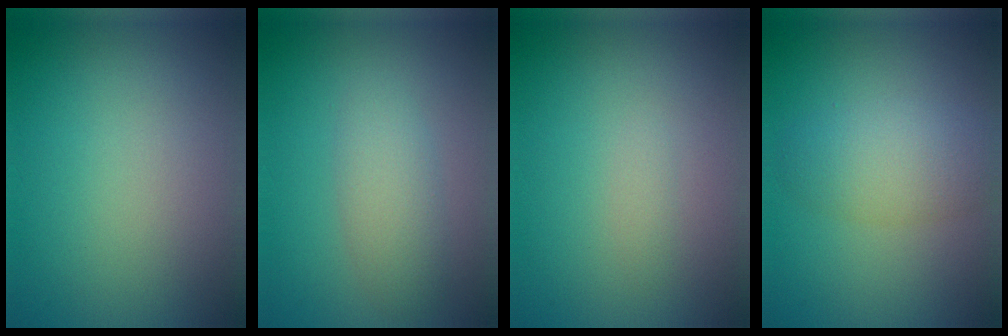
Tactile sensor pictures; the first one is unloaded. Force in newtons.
{"total": 2.7, "press": 2.7, "slide": 0.0}
{"total": 0.6, "press": 0.6, "slide": 0.0}
{"total": 4.0, "press": 4.0, "slide": 0.1}